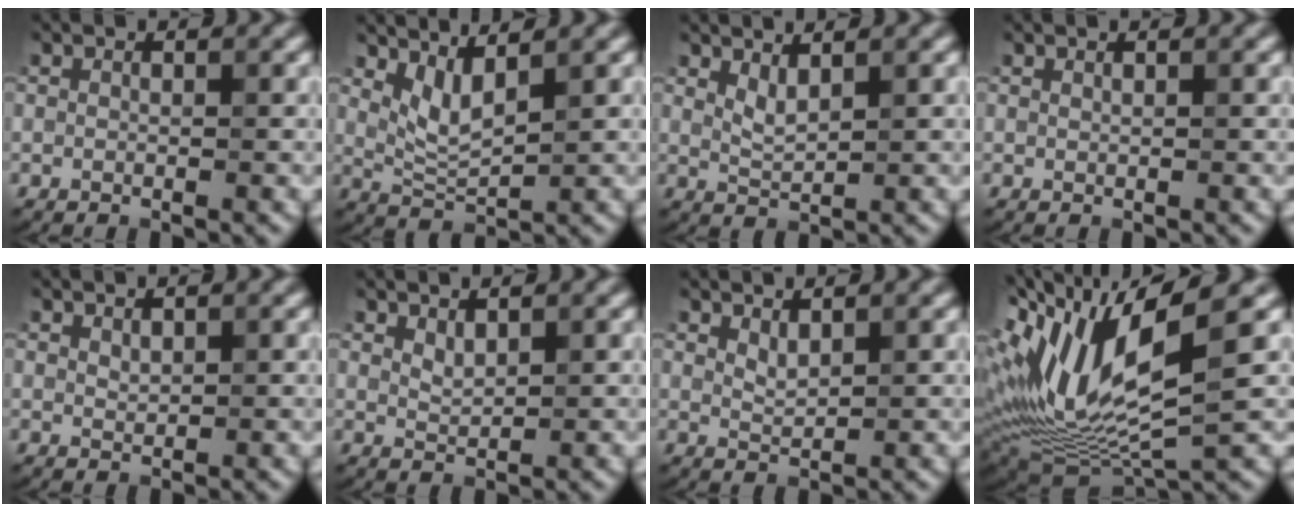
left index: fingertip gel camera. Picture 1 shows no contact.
{"total": 2.8, "force": [1.7, 0.8, 2.1], "torque": [-0.050, -0.011, 0.040]}
{"total": 1.6, "force": [1.1, 0.4, 1.1], "torque": [-0.026, -0.006, 0.027]}
{"total": 0.0}
{"total": 0.8, "force": [0.7, 0.3, 0.3], "torque": [-0.009, 0.000, 0.016]}
{"total": 1.3, "force": [1.0, 0.5, 0.7], "torque": [-0.019, -0.002, 0.024]}
{"total": 1.4, "force": [1.0, 0.4, 0.8], "torque": [-0.020, -0.003, 0.023]}
{"total": 13.1, "force": [2.9, 4.6, 11.9], "torque": [-0.252, -0.006, 0.061]}